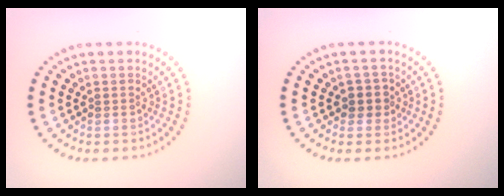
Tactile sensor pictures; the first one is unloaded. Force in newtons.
{"total": 1.9, "press": 1.7, "slide": 0.9}